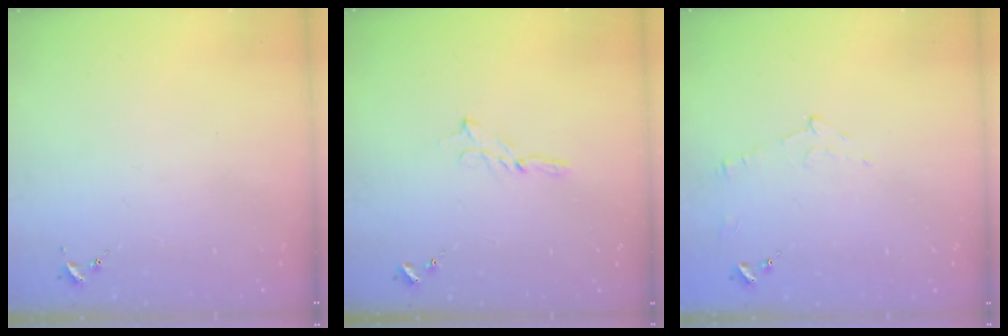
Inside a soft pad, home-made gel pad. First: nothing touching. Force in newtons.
{"total": 2.0, "press": 2.0, "slide": 0.2}
{"total": 5.4, "press": 5.4, "slide": 0.7}